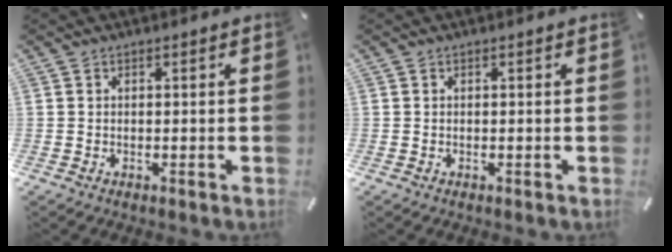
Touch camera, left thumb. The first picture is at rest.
{"total": 0.0}